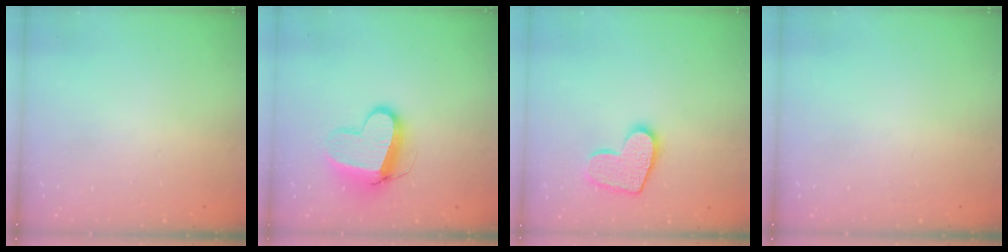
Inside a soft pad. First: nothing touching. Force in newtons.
{"total": 10.7, "press": 10.6, "slide": 1.3}
{"total": 12.1, "press": 12.0, "slide": 0.8}
{"total": 0.0}